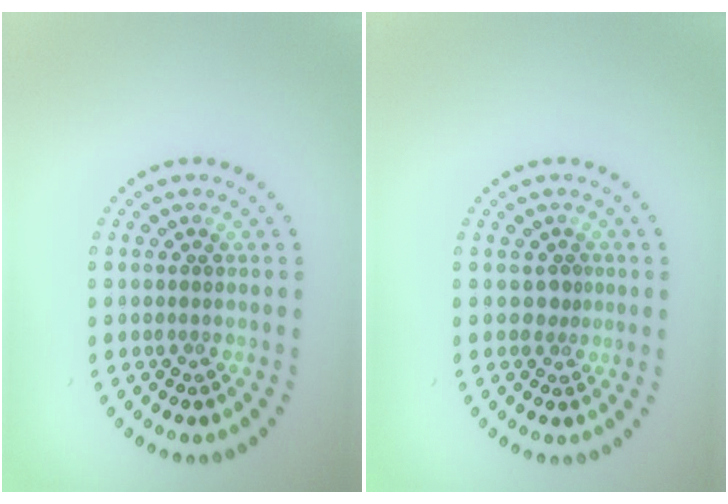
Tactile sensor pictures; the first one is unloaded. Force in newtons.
{"total": 0.8, "press": 0.5, "slide": 0.6}